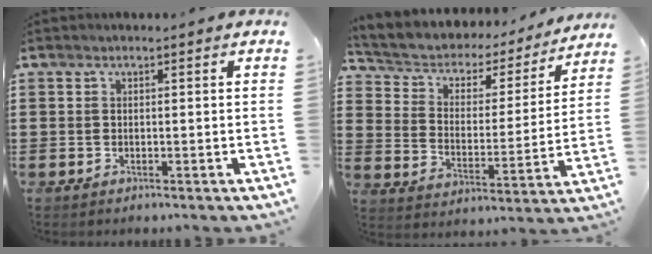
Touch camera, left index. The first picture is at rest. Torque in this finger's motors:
{"motor_torque": [1.40, -0.74, 1.01, 0.21]}